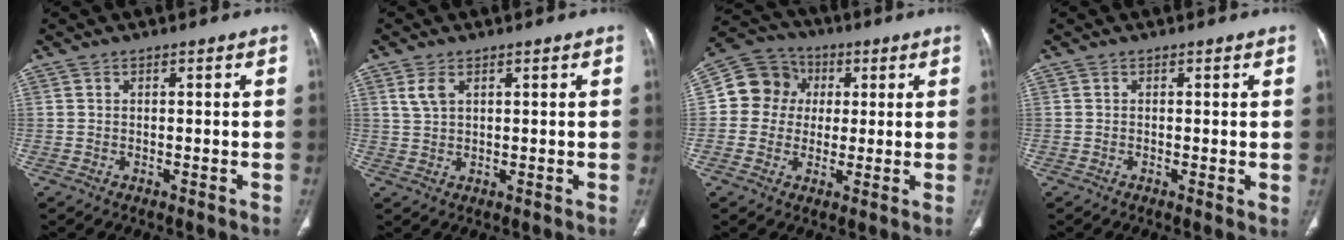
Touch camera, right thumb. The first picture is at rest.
{"total": 2.9, "force": [1.4, 1.5, 2.0], "torque": [-0.043, 0.003, 0.036]}
{"total": 10.0, "force": [1.3, 9.3, 3.6], "torque": [-0.042, 0.015, 0.010]}
{"total": 1.2, "force": [0.0, 0.4, 1.2], "torque": [-0.021, -0.007, -0.003]}